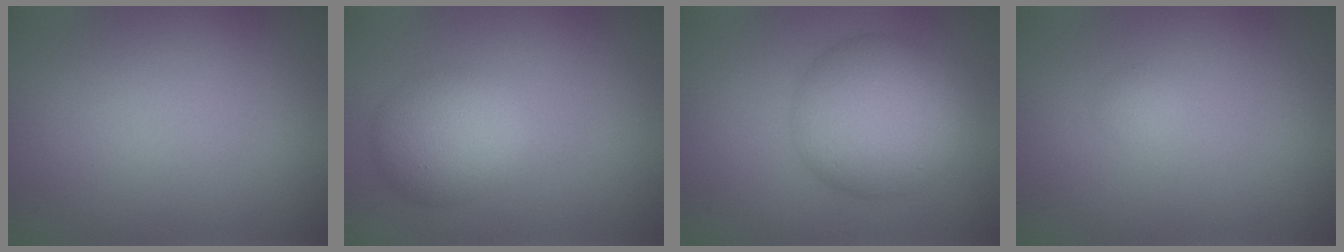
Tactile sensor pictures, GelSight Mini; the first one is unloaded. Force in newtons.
{"total": 4.4, "press": 4.4, "slide": 0.0}
{"total": 8.6, "press": 8.6, "slide": 0.1}
{"total": 0.6, "press": 0.6, "slide": 0.0}